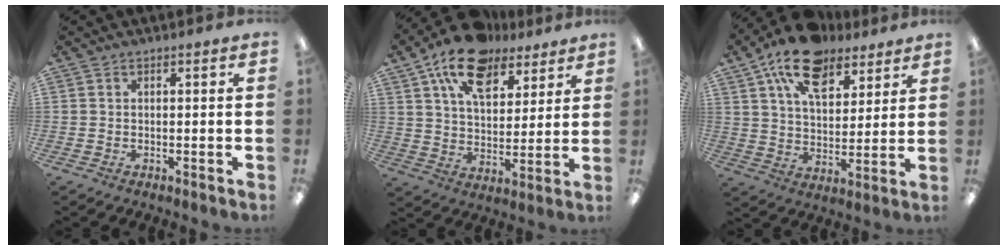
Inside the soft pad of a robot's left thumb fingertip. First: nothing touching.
{"total": 17.1, "force": [11.5, 8.9, 9.0], "torque": [-0.153, -0.054, 0.206]}
{"total": 16.6, "force": [11.0, 8.8, 8.7], "torque": [-0.153, -0.046, 0.199]}